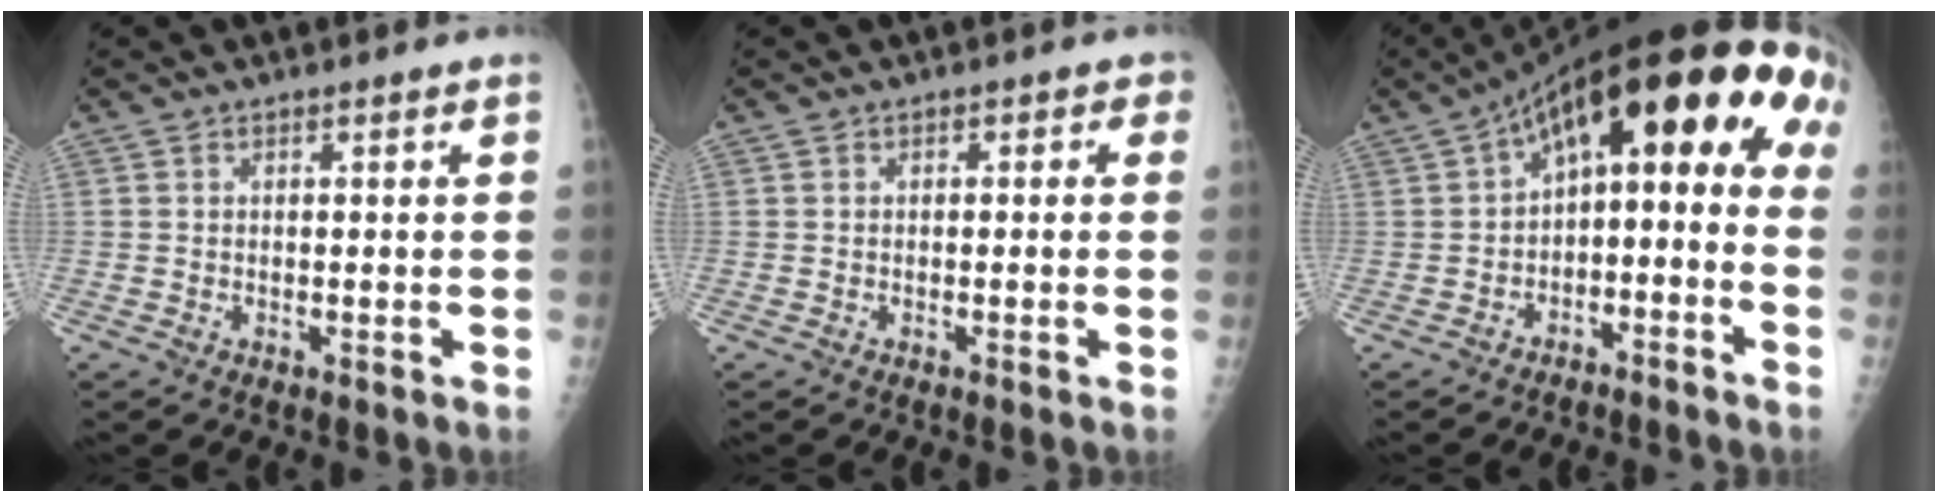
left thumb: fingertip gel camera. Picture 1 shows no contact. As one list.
[{"total": 1.9, "force": [0.0, 1.3, 1.4], "torque": [0.006, 0.007, -0.014]}, {"total": 19.5, "force": [-0.8, 9.7, 16.9], "torque": [-0.232, 0.084, -0.008]}]